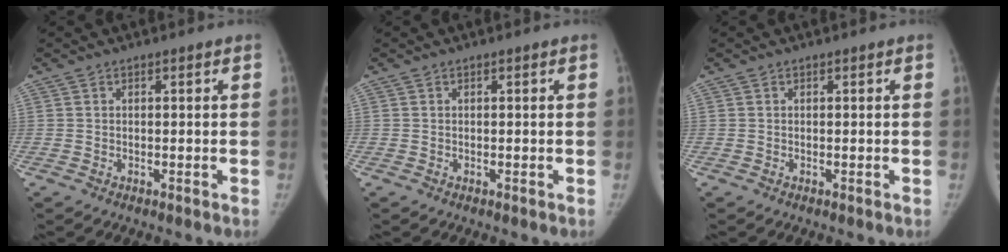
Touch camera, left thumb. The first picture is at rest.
{"total": 0.0}
{"total": 0.0}